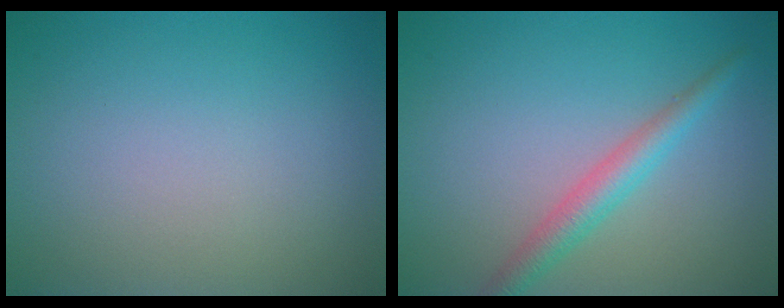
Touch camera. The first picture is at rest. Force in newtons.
{"total": 2.8, "press": 2.8, "slide": 0.0}